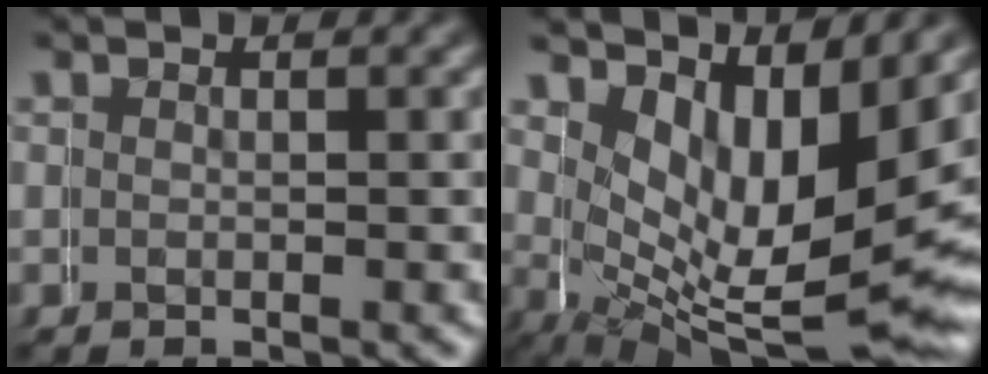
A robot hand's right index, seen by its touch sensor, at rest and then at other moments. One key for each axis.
{"total": 9.0, "fx": -0.1, "fy": 4.4, "fz": 7.8, "tx": -0.134, "ty": -0.059, "tz": 0.026}